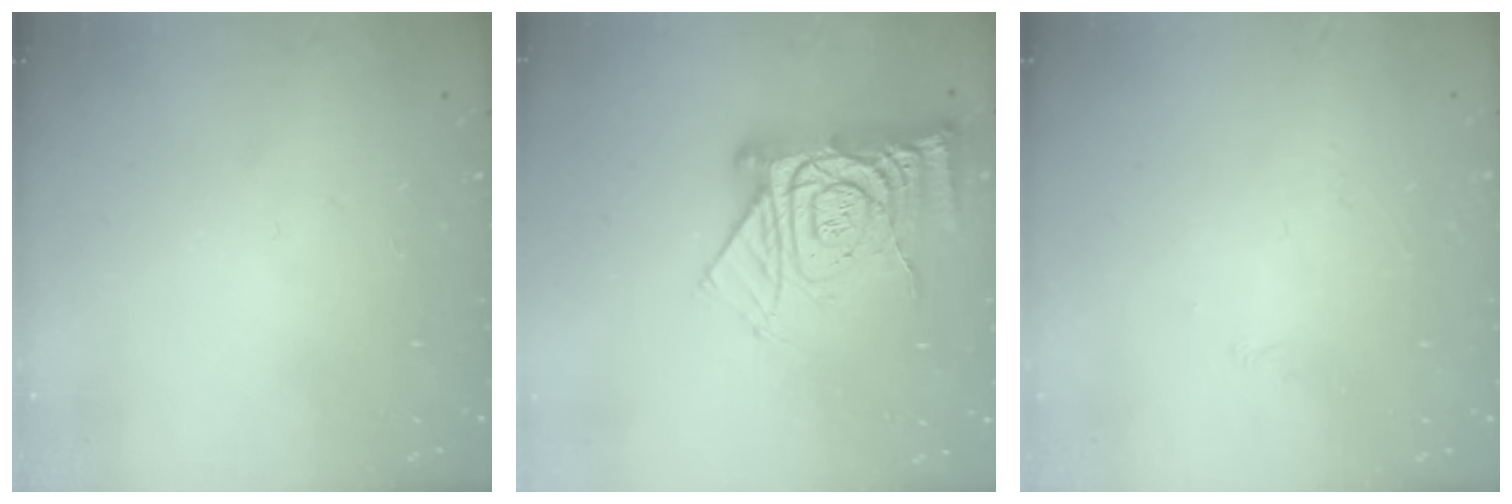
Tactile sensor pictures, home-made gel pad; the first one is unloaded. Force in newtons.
{"total": 17.2, "press": 17.2, "slide": 1.7}
{"total": 1.7, "press": 1.6, "slide": 0.4}